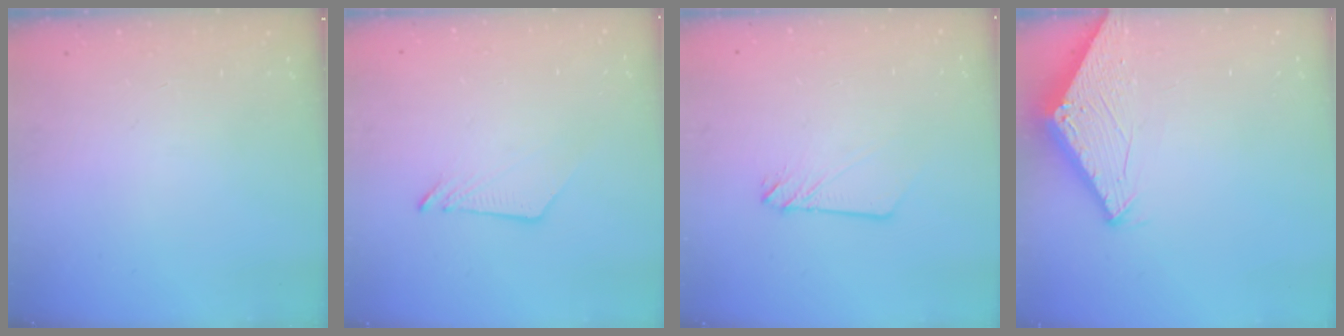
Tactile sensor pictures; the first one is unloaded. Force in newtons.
{"total": 5.4, "press": 5.4, "slide": 0.6}
{"total": 2.9, "press": 2.9, "slide": 0.4}
{"total": 3.0, "press": 3.0, "slide": 0.2}